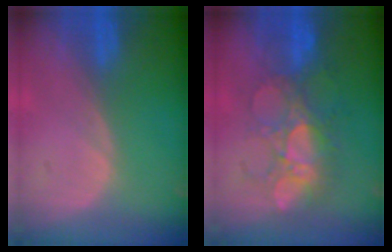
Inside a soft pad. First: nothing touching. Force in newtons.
{"total": 7.7, "press": 7.6, "slide": 1.4}